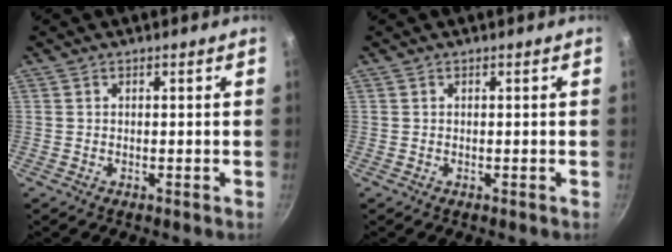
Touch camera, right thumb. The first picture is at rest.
{"total": 0.0}